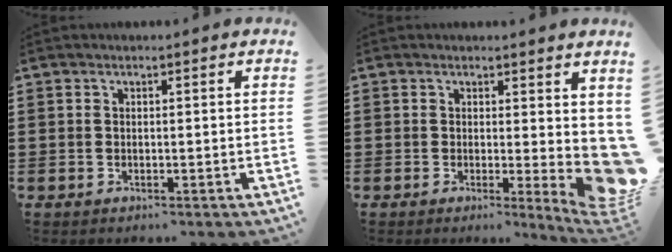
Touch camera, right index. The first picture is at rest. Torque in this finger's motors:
{"motor_torque": [2.14, 0.00, 1.05, 0.10]}